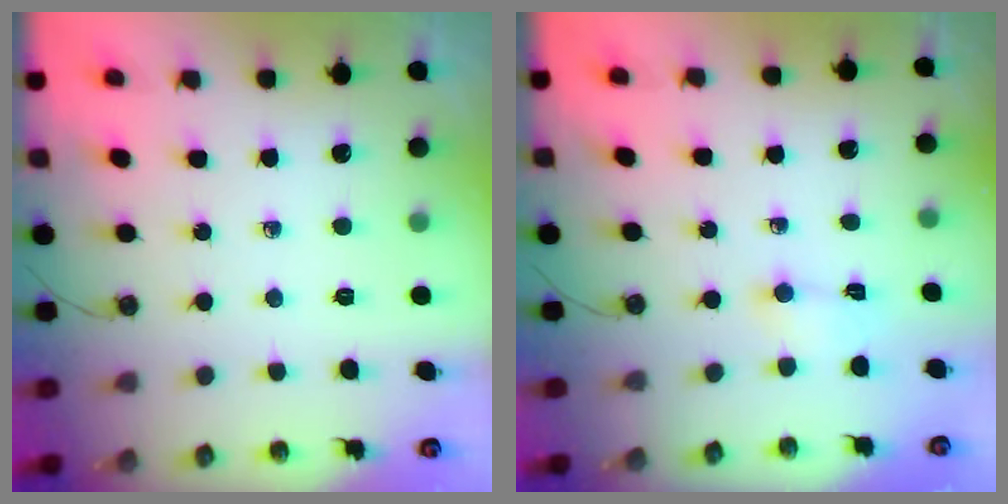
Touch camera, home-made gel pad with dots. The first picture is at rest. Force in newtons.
{"total": 1.9, "press": 1.7, "slide": 0.7}